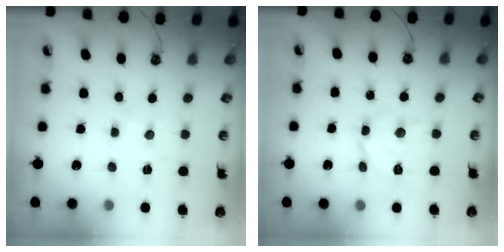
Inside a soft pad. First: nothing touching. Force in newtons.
{"total": 11.2, "press": 11.1, "slide": 1.6}